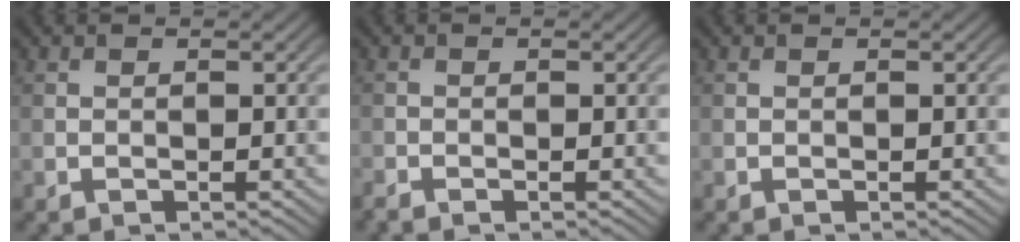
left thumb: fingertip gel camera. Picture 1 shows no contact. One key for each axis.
{"total": 1.1, "fx": -1.0, "fy": 0.3, "fz": 0.3, "tx": -0.008, "ty": -0.006, "tz": -0.025}
{"total": 0.0}